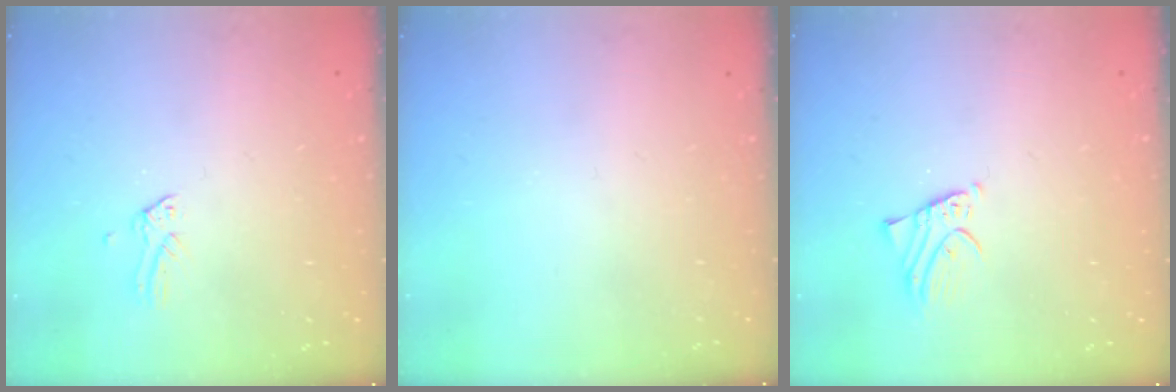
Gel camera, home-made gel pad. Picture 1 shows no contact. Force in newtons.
{"total": 0.0}
{"total": 1.8, "press": 1.8, "slide": 0.4}